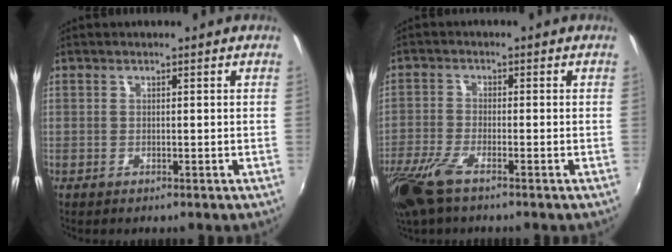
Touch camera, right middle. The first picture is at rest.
{"total": 9.3, "force": [-6.3, 2.5, 6.4], "torque": [-0.159, -0.032, -0.126]}